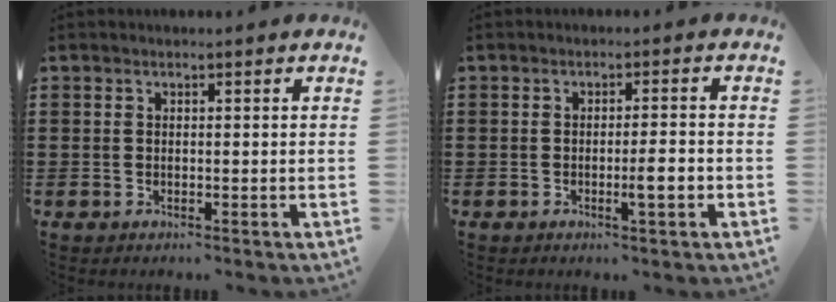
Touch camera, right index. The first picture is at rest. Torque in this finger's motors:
{"motor_torque": [0.62, -0.10, 0.19, 0.05]}